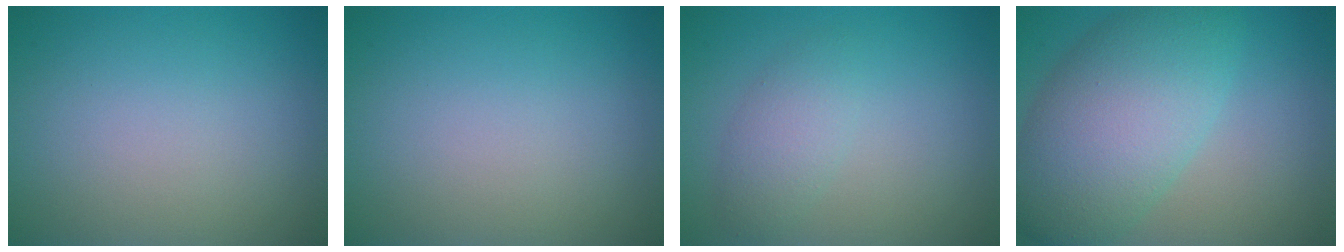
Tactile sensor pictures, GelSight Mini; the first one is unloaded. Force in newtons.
{"total": 0.0}
{"total": 2.3, "press": 2.3, "slide": 0.1}
{"total": 8.7, "press": 8.7, "slide": 0.2}